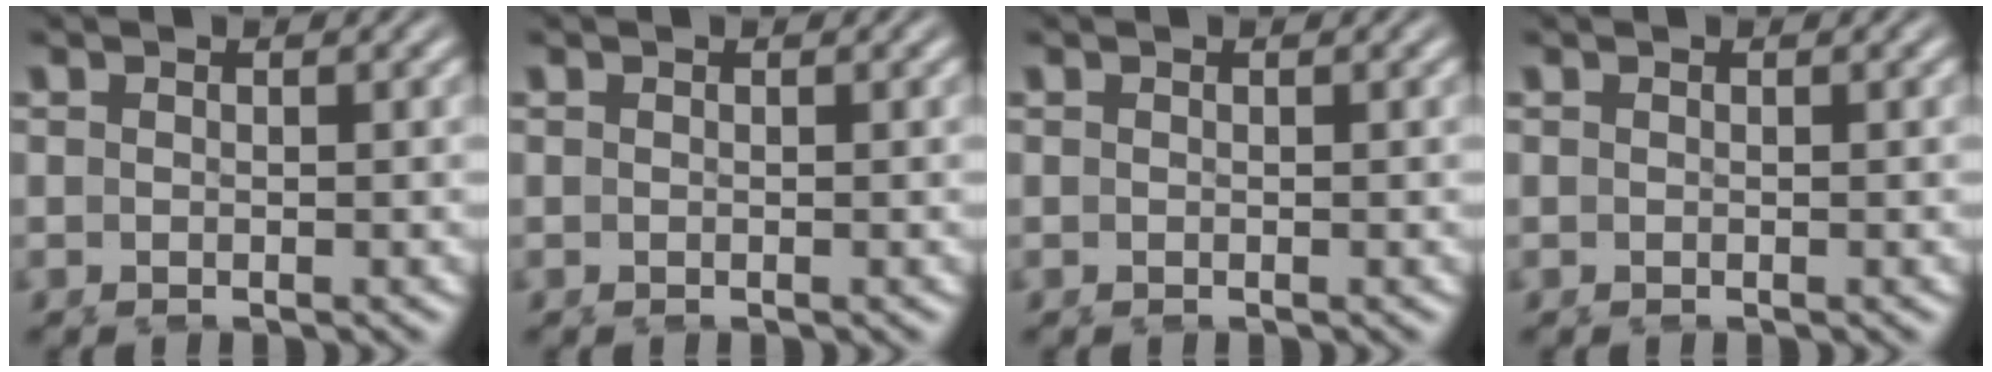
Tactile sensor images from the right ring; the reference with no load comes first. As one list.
[{"total": 0.0}, {"total": 0.0}, {"total": 0.0}]